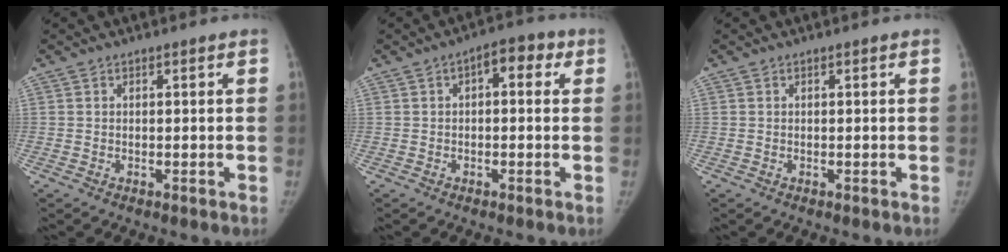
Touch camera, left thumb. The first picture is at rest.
{"total": 5.6, "force": [1.5, 2.9, 4.6], "torque": [-0.040, 0.019, 0.009]}
{"total": 0.0}